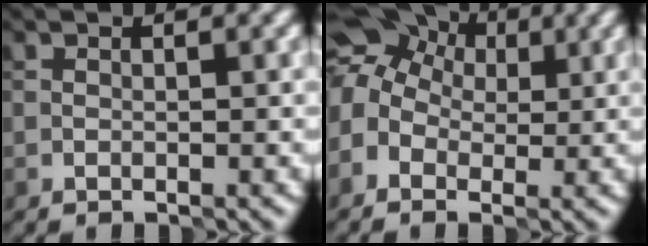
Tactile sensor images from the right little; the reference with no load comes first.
{"total": 8.4, "force": [1.6, 6.9, 4.5], "torque": [-0.084, 0.041, -0.005]}